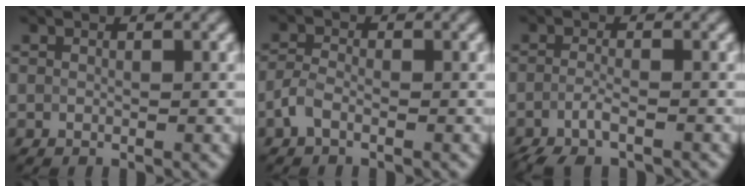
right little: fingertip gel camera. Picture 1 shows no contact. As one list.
[{"total": 1.7, "force": [-1.1, 0.8, 1.1], "torque": [-0.024, 0.003, -0.028]}, {"total": 3.0, "force": [-2.2, 0.7, 2.0], "torque": [-0.043, -0.008, -0.051]}]